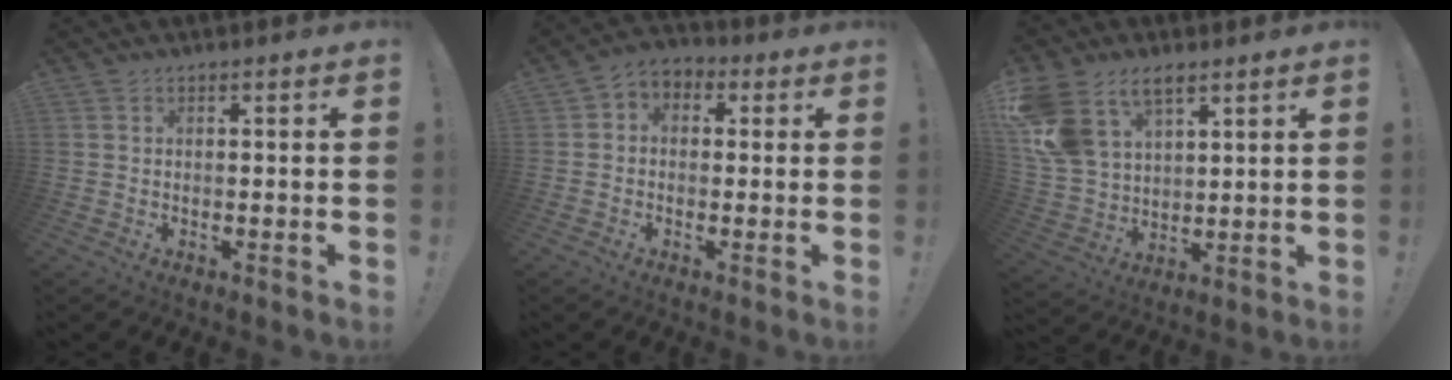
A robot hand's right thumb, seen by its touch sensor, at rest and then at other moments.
{"total": 4.9, "force": [-1.7, 4.0, 2.2], "torque": [-0.043, 0.018, -0.028]}
{"total": 14.4, "force": [8.2, 9.2, 7.4], "torque": [-0.166, -0.044, 0.162]}